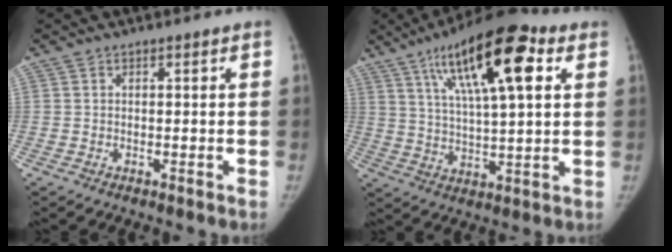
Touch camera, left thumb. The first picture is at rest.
{"total": 19.7, "force": [8.7, 6.3, 16.5], "torque": [-0.245, -0.010, 0.142]}